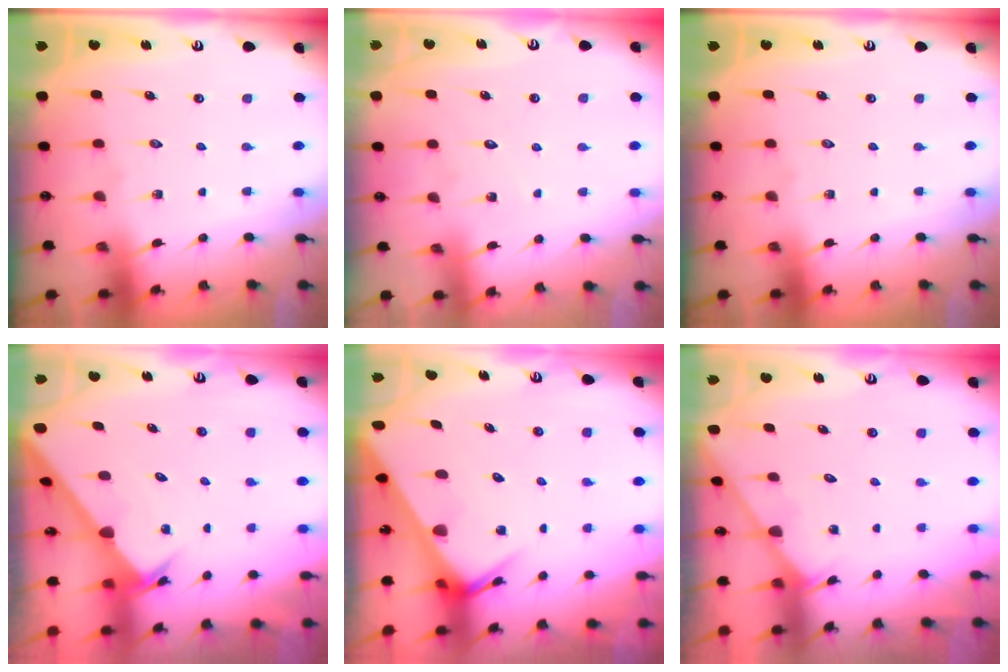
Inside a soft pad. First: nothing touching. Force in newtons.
{"total": 3.8, "press": 3.7, "slide": 0.4}
{"total": 0.0}
{"total": 2.5, "press": 2.5, "slide": 0.2}
{"total": 4.4, "press": 4.4, "slide": 0.3}
{"total": 2.2, "press": 2.2, "slide": 0.2}